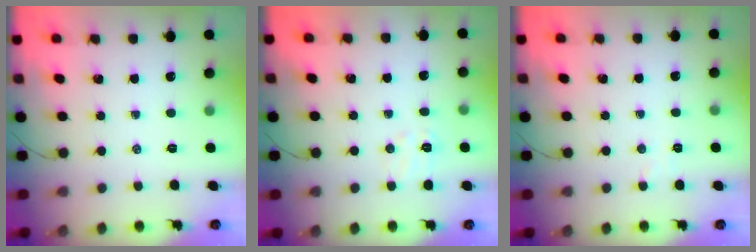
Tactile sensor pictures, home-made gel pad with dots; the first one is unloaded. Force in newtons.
{"total": 4.8, "press": 4.6, "slide": 1.1}
{"total": 2.5, "press": 2.4, "slide": 0.7}